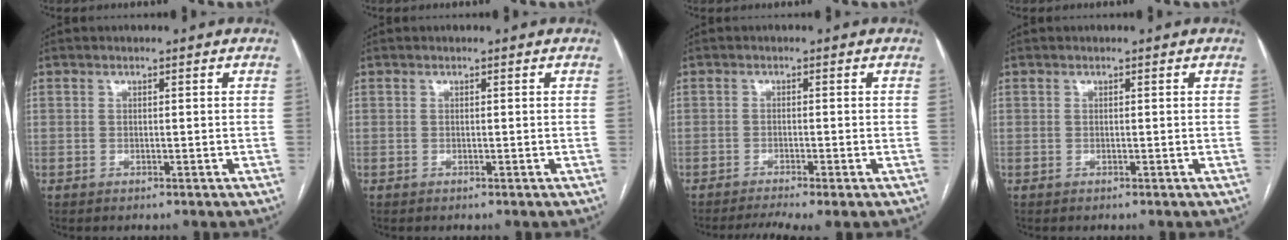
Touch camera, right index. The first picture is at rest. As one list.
[{"total": 0.0}, {"total": 4.7, "force": [-3.5, 0.0, 3.2], "torque": [-0.055, -0.004, -0.057]}, {"total": 0.0}]